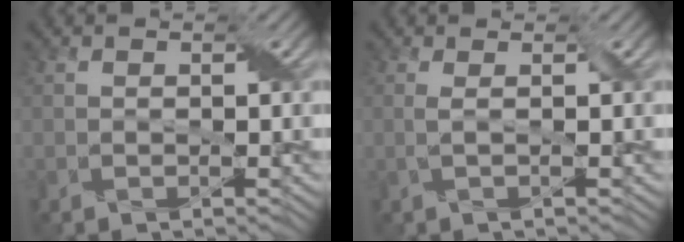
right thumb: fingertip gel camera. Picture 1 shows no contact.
{"total": 1.4, "force": [0.0, 0.3, 1.3], "torque": [-0.025, 0.005, -0.006]}